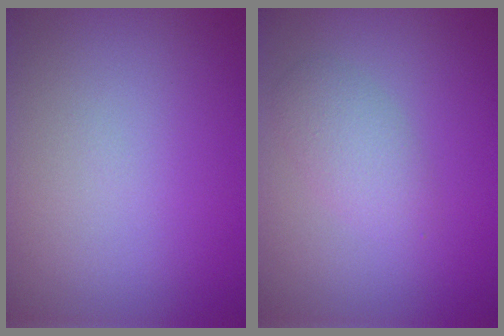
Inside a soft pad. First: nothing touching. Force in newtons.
{"total": 2.2, "press": 2.2, "slide": 0.0}